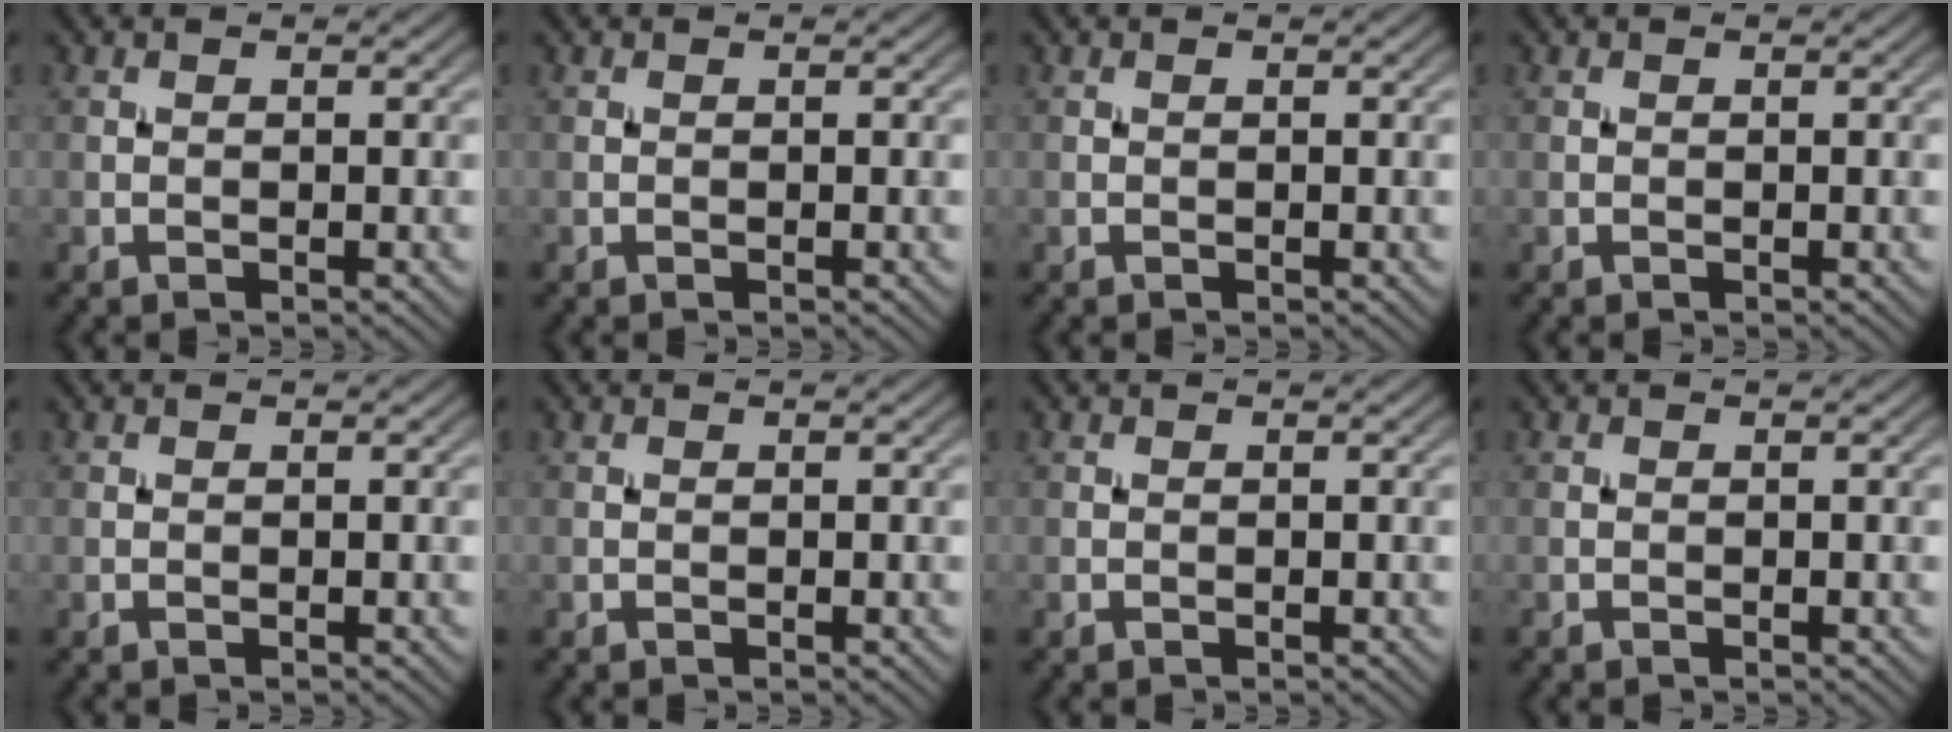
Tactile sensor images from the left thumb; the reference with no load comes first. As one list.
[{"total": 0.0}, {"total": 0.0}, {"total": 0.0}, {"total": 0.0}, {"total": 0.0}, {"total": 0.0}, {"total": 0.0}]